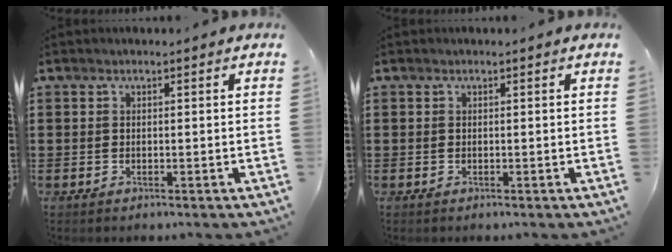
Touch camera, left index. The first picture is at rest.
{"total": 0.0}